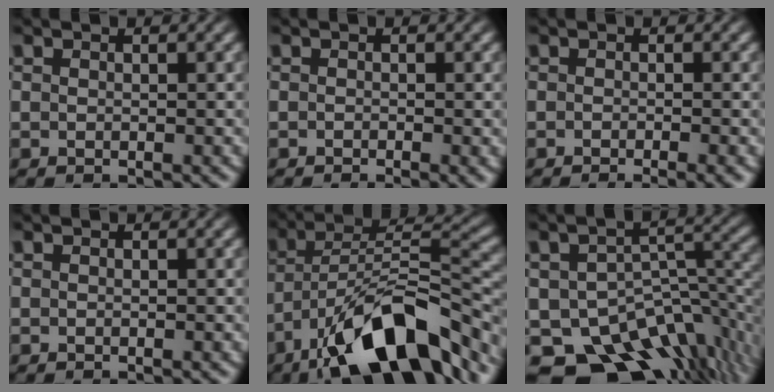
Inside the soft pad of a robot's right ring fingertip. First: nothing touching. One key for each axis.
{"total": 1.1, "fx": -0.9, "fy": -0.4, "fz": 0.5, "tx": 0.001, "ty": -0.002, "tz": -0.013}
{"total": 1.9, "fx": -1.6, "fy": -0.3, "fz": 1.0, "tx": -0.002, "ty": -0.002, "tz": -0.024}
{"total": 0.0}
{"total": 11.7, "fx": -5.1, "fy": 4.7, "fz": 9.5, "tx": -0.138, "ty": -0.014, "tz": -0.063}
{"total": 18.3, "fx": -9.8, "fy": 11.9, "fz": 9.8, "tx": -0.160, "ty": -0.065, "tz": -0.127}